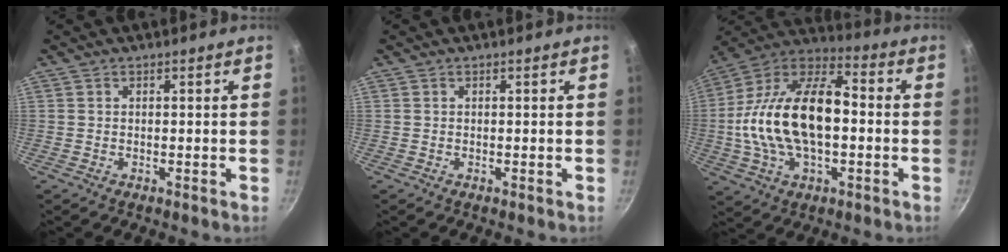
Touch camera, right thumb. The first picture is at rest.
{"total": 0.0}
{"total": 22.9, "force": [-1.2, 12.7, 19.0], "torque": [-0.341, 0.045, -0.034]}